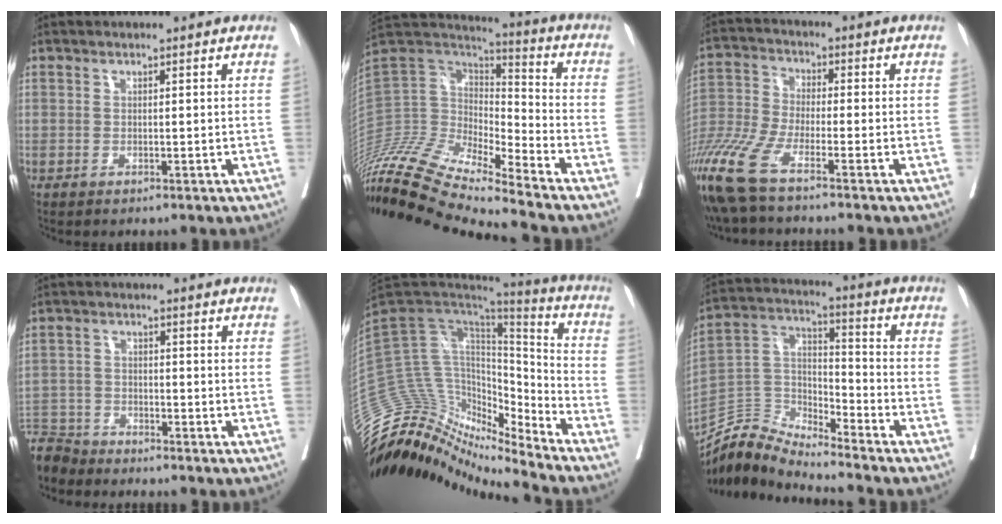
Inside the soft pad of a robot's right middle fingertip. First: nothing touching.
{"total": 23.3, "force": [-20.7, 1.7, 10.5], "torque": [-0.228, 0.006, -0.379]}
{"total": 12.3, "force": [-9.2, 0.7, 8.2], "torque": [-0.185, -0.033, -0.183]}
{"total": 6.4, "force": [-6.3, 0.6, -0.4], "torque": [0.009, -0.001, -0.126]}
{"total": 19.0, "force": [-18.2, 3.4, 4.7], "torque": [-0.057, 0.090, -0.293]}
{"total": 10.2, "force": [-10.1, 0.7, 0.5], "torque": [-0.013, 0.050, -0.198]}